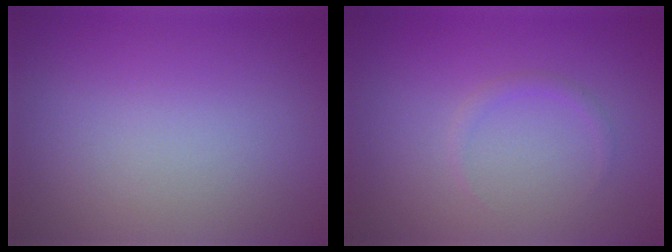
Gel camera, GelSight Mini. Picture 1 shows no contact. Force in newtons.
{"total": 0.8, "press": 0.8, "slide": 0.0}